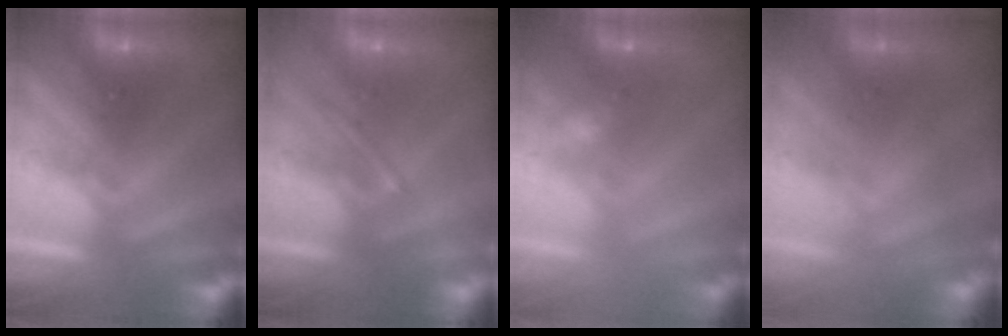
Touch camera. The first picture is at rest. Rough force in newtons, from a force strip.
{"total": 1.4}
{"total": 2.4}
{"total": 3.3}